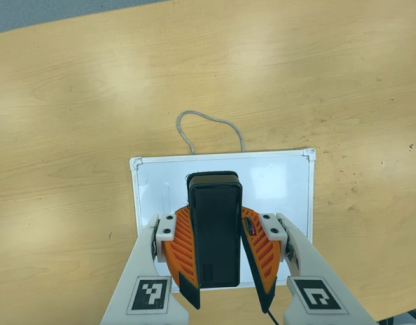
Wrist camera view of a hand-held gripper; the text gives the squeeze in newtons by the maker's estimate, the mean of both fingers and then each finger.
{"total": 10.0, "left": 10.1, "right": 10.0}